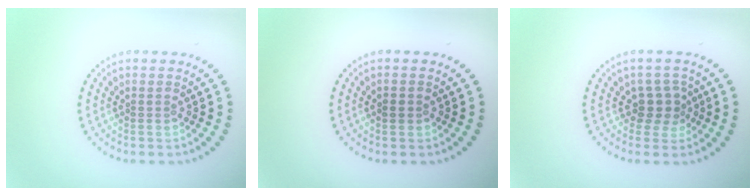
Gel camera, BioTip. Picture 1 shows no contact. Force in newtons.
{"total": 0.8, "press": 0.8, "slide": 0.1}
{"total": 2.3, "press": 1.8, "slide": 1.3}